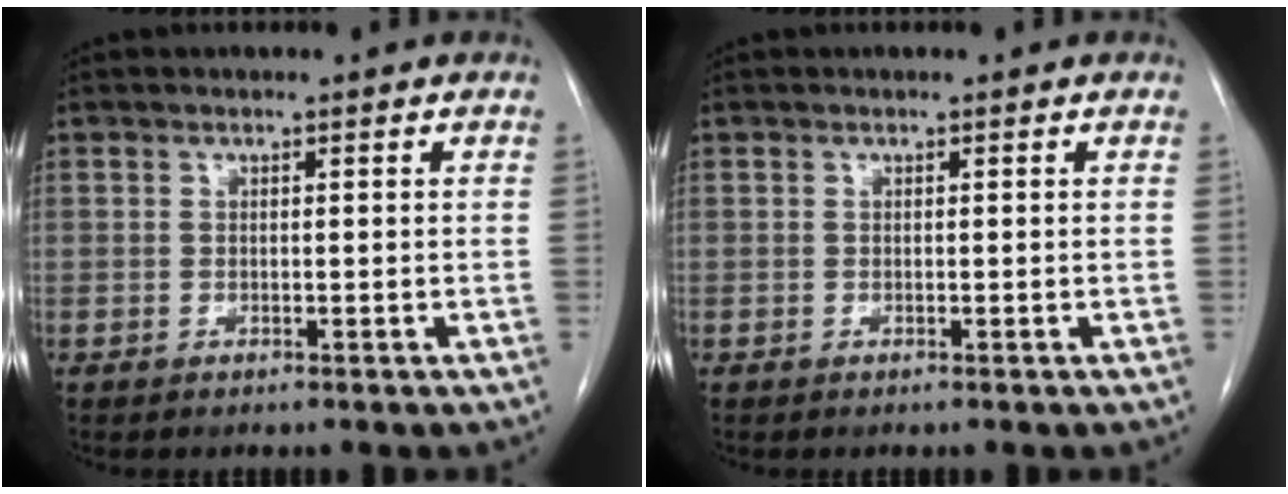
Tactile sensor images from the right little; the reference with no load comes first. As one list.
[{"total": 0.0}]